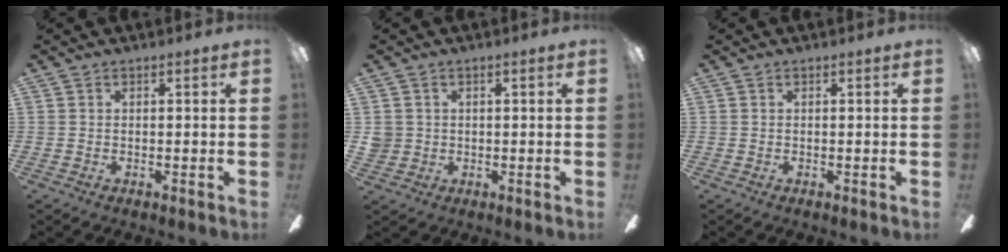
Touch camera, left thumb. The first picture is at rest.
{"total": 2.8, "force": [0.5, 2.7, 0.5], "torque": [-0.015, 0.007, 0.010]}
{"total": 0.0}